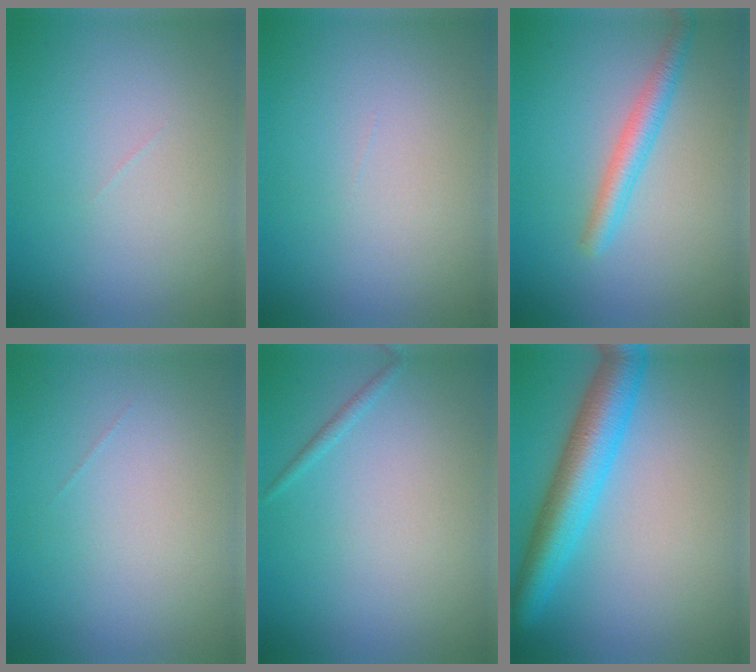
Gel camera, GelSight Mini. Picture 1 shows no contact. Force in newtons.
{"total": 0.0}
{"total": 2.5, "press": 2.5, "slide": 0.2}
{"total": 0.0}
{"total": 0.6, "press": 0.6, "slide": 0.0}
{"total": 6.2, "press": 6.2, "slide": 0.2}